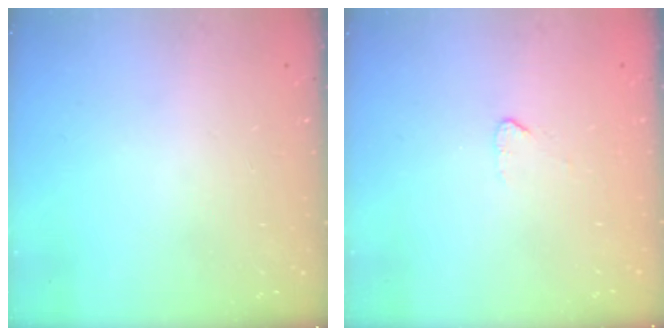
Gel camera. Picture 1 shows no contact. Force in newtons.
{"total": 2.7, "press": 2.7, "slide": 0.2}